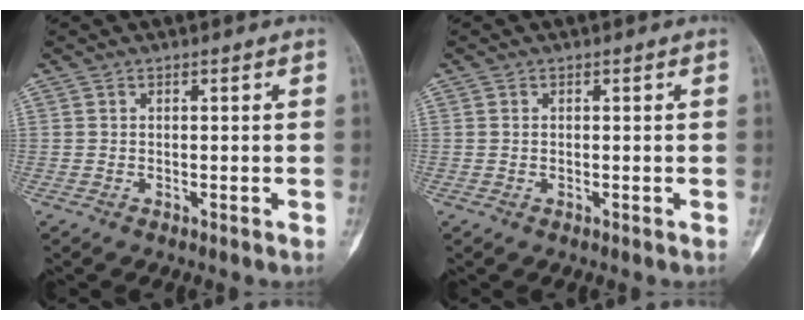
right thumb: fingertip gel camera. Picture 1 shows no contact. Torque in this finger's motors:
{"motor_torque": [0.36, 0.08, 0.18, 0.02, 0.03]}